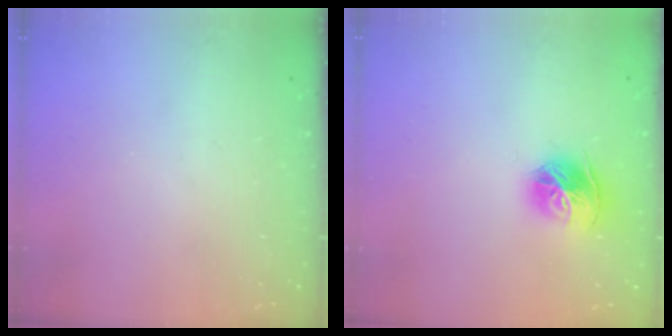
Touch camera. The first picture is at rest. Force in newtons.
{"total": 12.5, "press": 12.4, "slide": 1.3}